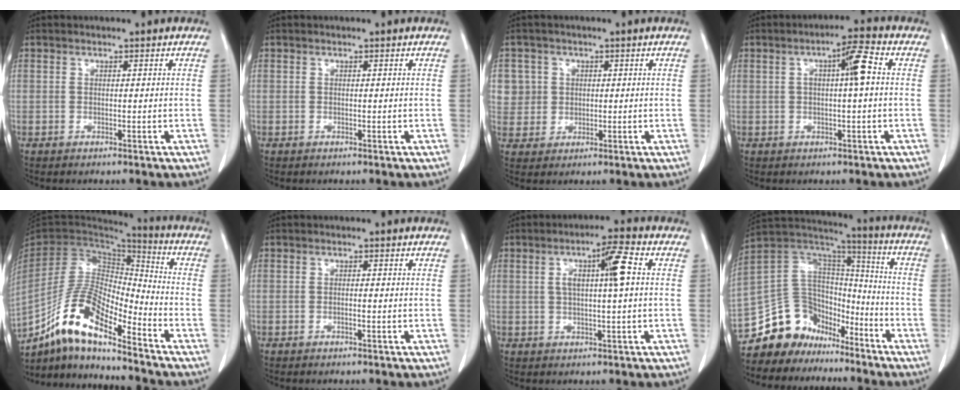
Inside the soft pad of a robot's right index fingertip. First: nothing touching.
{"total": 0.0}
{"total": 5.2, "force": [1.3, 5.0, -0.1], "torque": [0.015, 0.012, 0.032]}
{"total": 5.1, "force": [0.7, 0.4, 5.0], "torque": [-0.085, 0.012, 0.008]}
{"total": 13.7, "force": [-10.2, 3.3, 8.6], "torque": [-0.171, 0.016, -0.188]}
{"total": 0.5, "force": [-0.1, 0.0, 0.5], "torque": [-0.008, 0.002, 0.000]}
{"total": 6.5, "force": [1.2, 0.8, 6.3], "torque": [-0.108, 0.014, 0.018]}
{"total": 14.4, "force": [-11.0, 8.9, 2.5], "torque": [-0.051, 0.098, -0.194]}